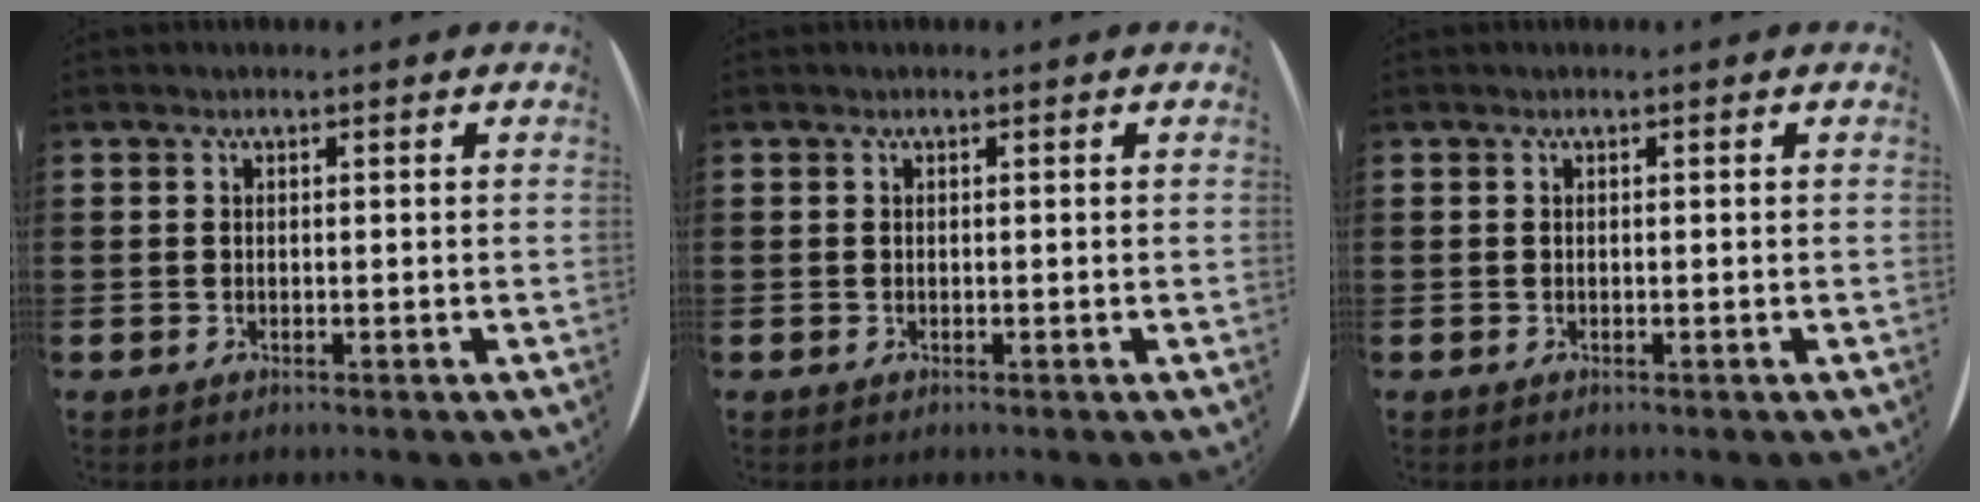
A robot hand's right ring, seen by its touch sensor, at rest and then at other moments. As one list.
[{"total": 0.0}, {"total": 0.0}]